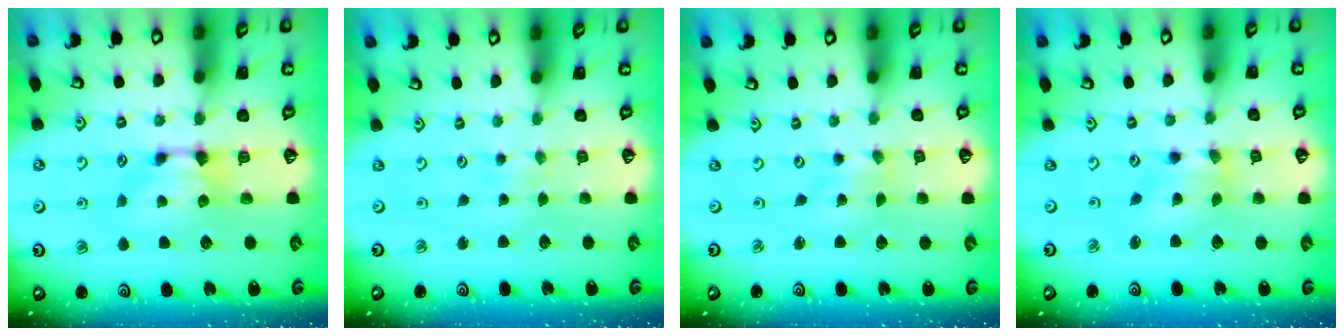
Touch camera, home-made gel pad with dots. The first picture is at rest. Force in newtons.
{"total": 4.6, "press": 4.6, "slide": 0.2}
{"total": 4.9, "press": 4.9, "slide": 0.5}
{"total": 1.4, "press": 0.3, "slide": 1.4}